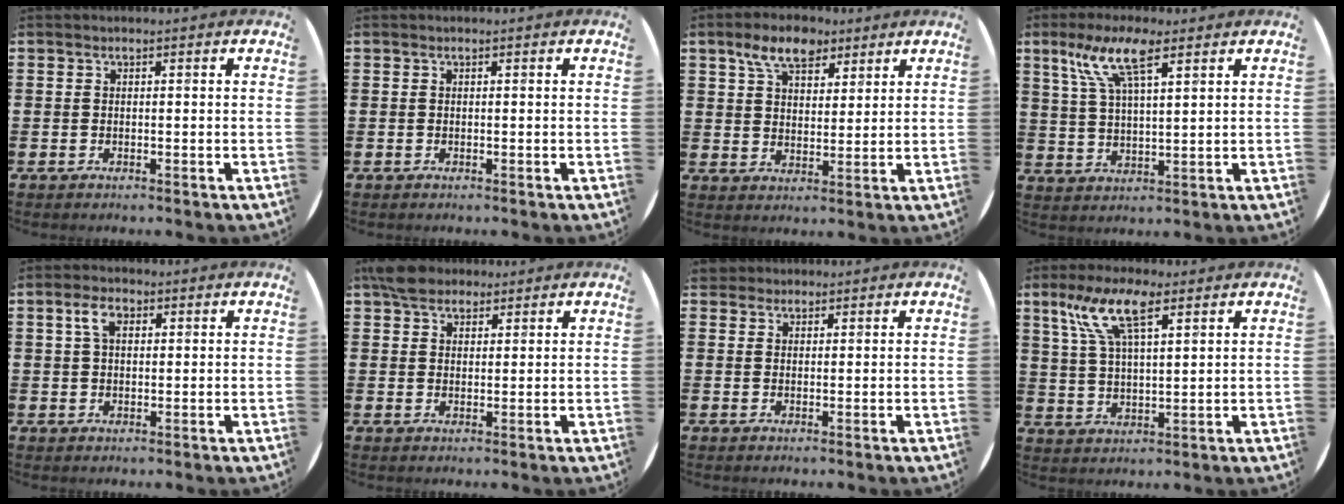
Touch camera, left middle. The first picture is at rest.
{"total": 0.0}
{"total": 6.8, "force": [4.9, 3.5, 3.3], "torque": [-0.064, -0.001, 0.086]}
{"total": 8.2, "force": [5.1, 2.2, 6.0], "torque": [-0.132, 0.002, 0.089]}
{"total": 3.4, "force": [1.7, 1.9, 2.3], "torque": [-0.052, 0.010, 0.030]}
{"total": 4.0, "force": [3.3, 1.9, 1.1], "torque": [-0.022, 0.002, 0.063]}
{"total": 2.0, "force": [1.8, 0.8, 0.2], "torque": [0.000, 0.002, 0.035]}
{"total": 8.6, "force": [5.2, 2.7, 6.3], "torque": [-0.140, 0.005, 0.091]}